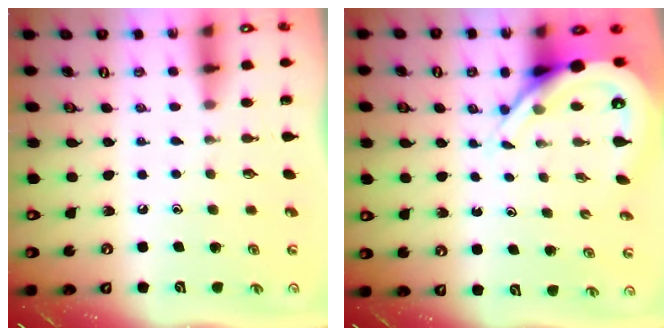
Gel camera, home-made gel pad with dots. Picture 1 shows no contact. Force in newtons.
{"total": 8.0, "press": 8.0, "slide": 1.0}